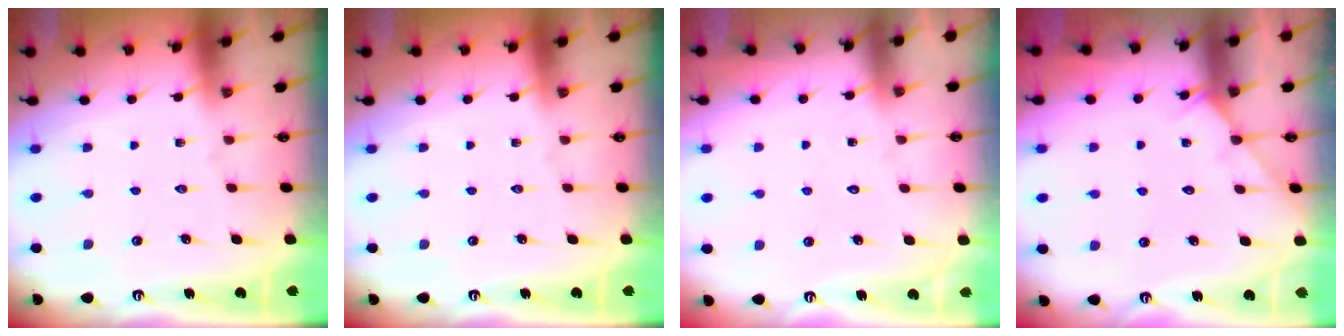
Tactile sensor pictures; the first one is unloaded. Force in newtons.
{"total": 0.0}
{"total": 5.7, "press": 5.7, "slide": 0.5}
{"total": 4.3, "press": 4.3, "slide": 0.6}